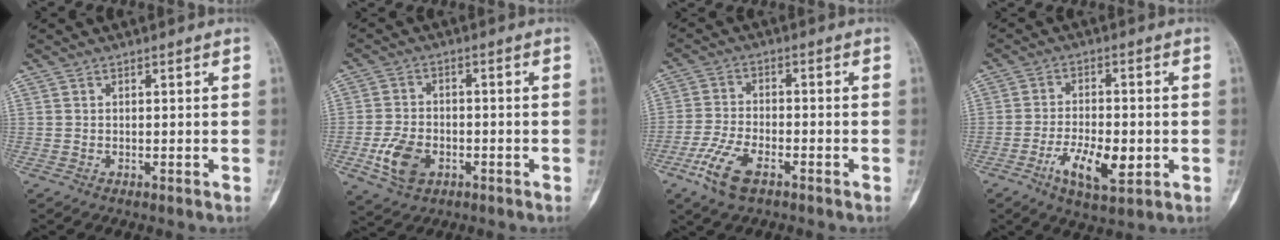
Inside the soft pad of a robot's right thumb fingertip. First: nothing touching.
{"total": 8.0, "force": [-2.8, 5.3, 5.2], "torque": [-0.096, 0.008, -0.049]}
{"total": 8.2, "force": [-4.6, 3.6, 5.8], "torque": [-0.129, 0.011, -0.089]}
{"total": 9.4, "force": [-3.0, 3.9, 8.0], "torque": [-0.135, 0.005, -0.050]}